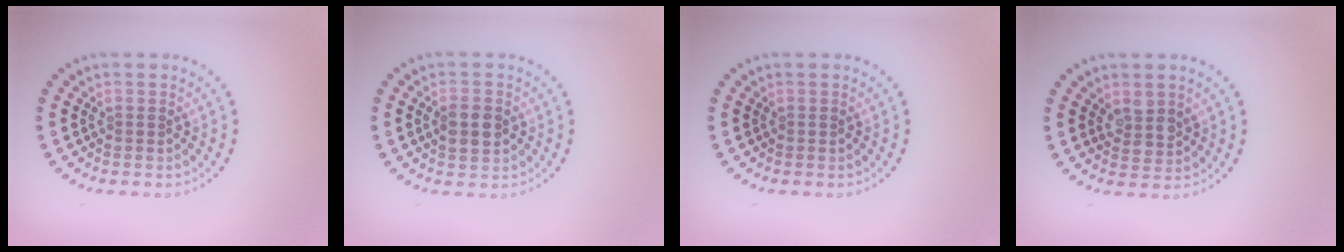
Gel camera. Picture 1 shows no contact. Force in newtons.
{"total": 3.0, "press": 3.0, "slide": 0.0}
{"total": 0.0}
{"total": 2.2, "press": 2.0, "slide": 1.0}